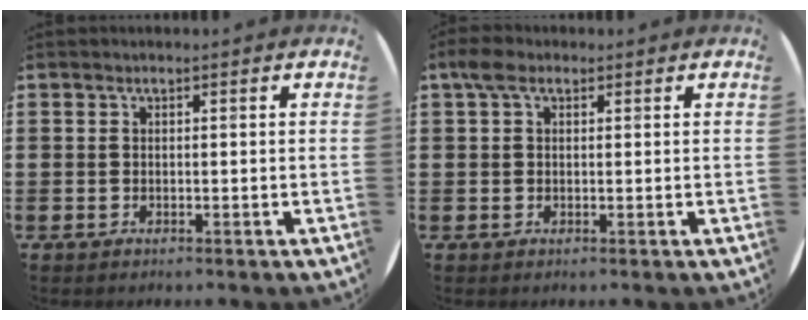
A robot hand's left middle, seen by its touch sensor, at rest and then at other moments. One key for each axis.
{"total": 2.3, "fx": 1.3, "fy": 1.4, "fz": 1.3, "tx": -0.022, "ty": 0.007, "tz": 0.020}